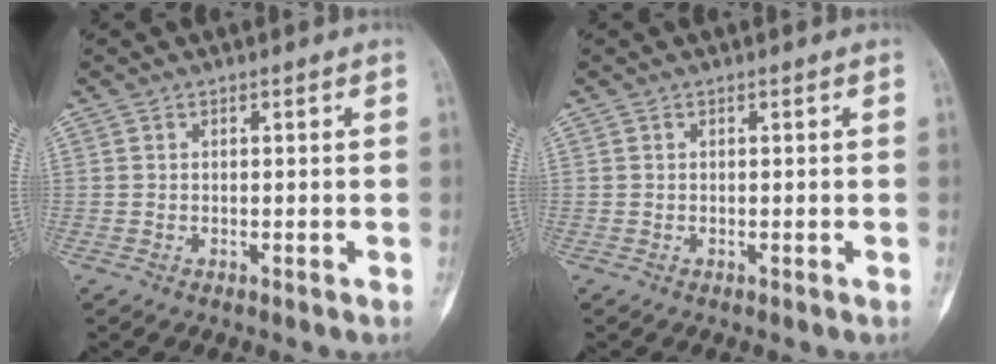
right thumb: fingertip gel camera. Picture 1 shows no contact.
{"total": 0.0}